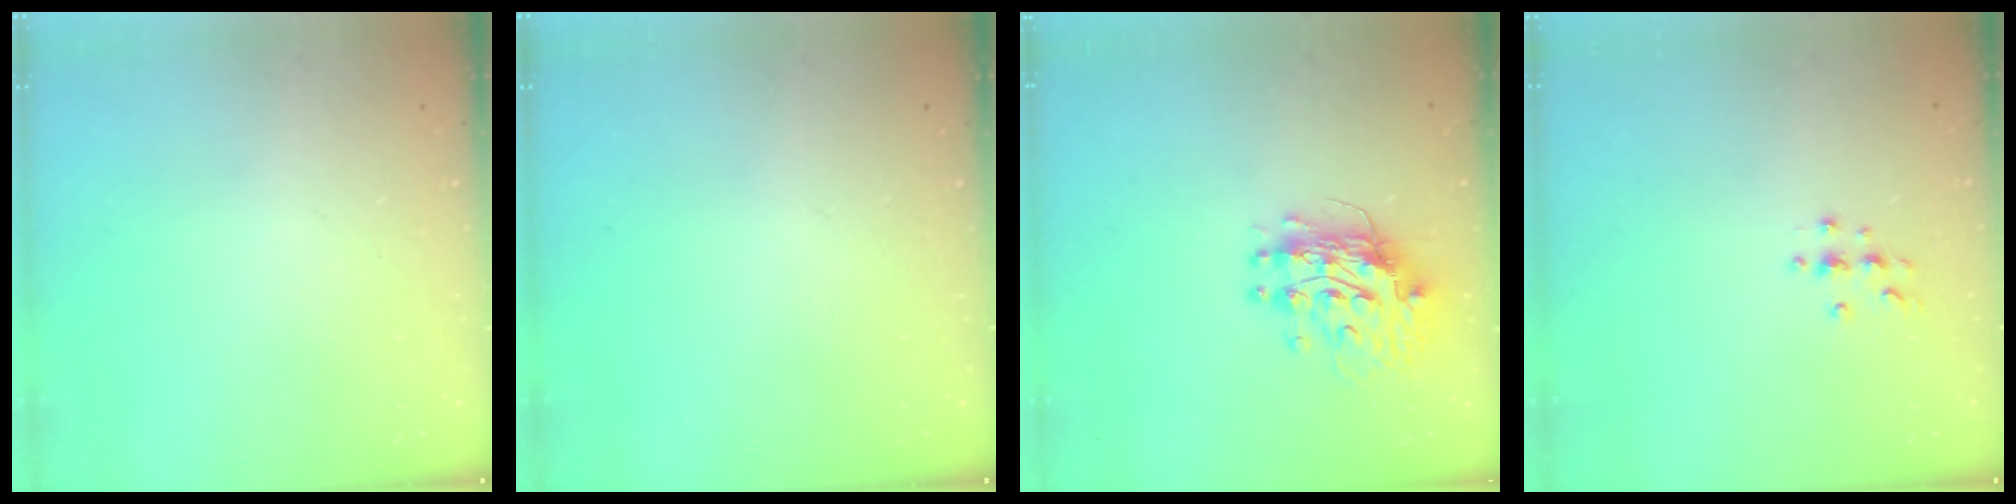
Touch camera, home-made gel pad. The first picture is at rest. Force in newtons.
{"total": 0.0}
{"total": 11.0, "press": 10.9, "slide": 1.0}
{"total": 4.2, "press": 4.2, "slide": 0.5}